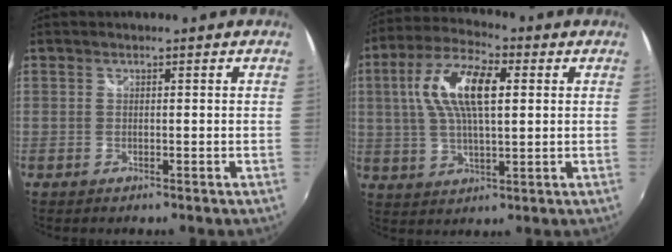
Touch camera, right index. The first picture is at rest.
{"total": 13.3, "force": [3.0, 5.2, 11.9], "torque": [-0.230, 0.021, 0.051]}